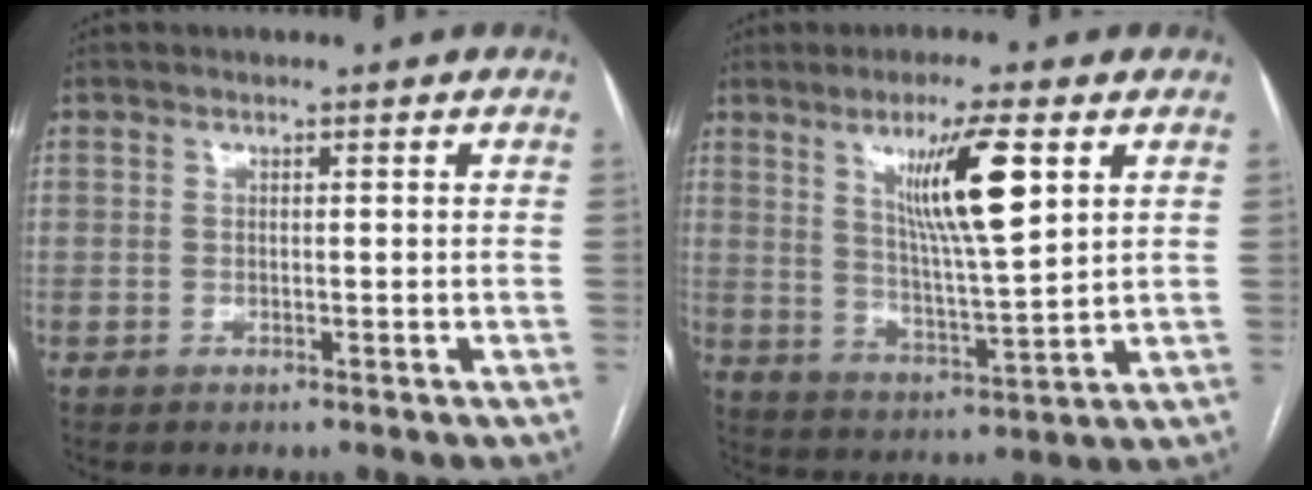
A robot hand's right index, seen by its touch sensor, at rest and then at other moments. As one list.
[{"total": 11.4, "force": [4.7, 0.7, 10.3], "torque": [-0.180, -0.007, 0.084]}]